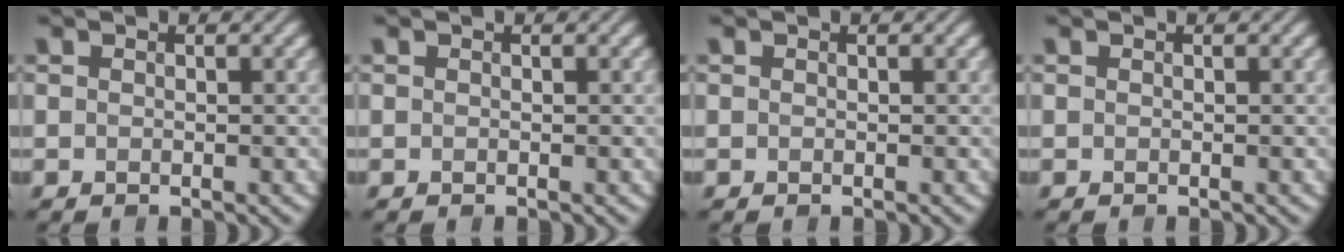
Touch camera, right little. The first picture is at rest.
{"total": 0.0}
{"total": 0.0}
{"total": 0.0}